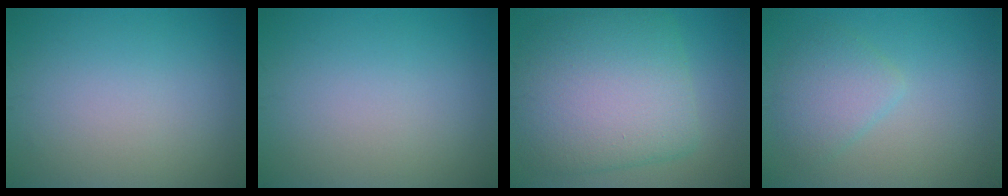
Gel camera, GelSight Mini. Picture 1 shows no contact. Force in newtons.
{"total": 0.0}
{"total": 10.3, "press": 10.3, "slide": 0.4}
{"total": 3.0, "press": 3.0, "slide": 0.2}